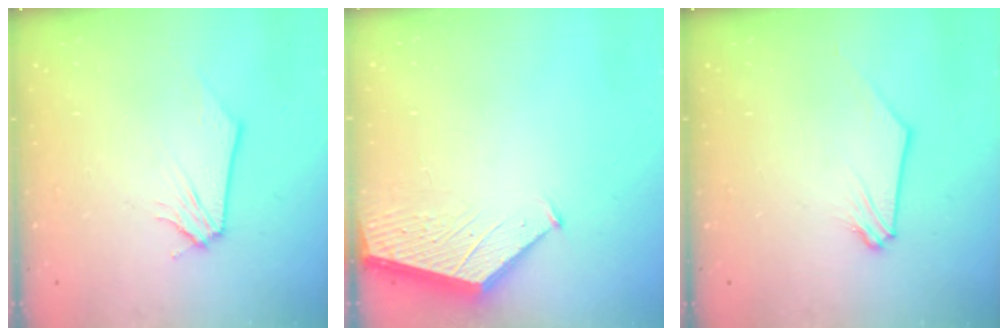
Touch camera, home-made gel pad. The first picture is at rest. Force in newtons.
{"total": 1.5, "press": 1.5, "slide": 0.2}
{"total": 0.0}